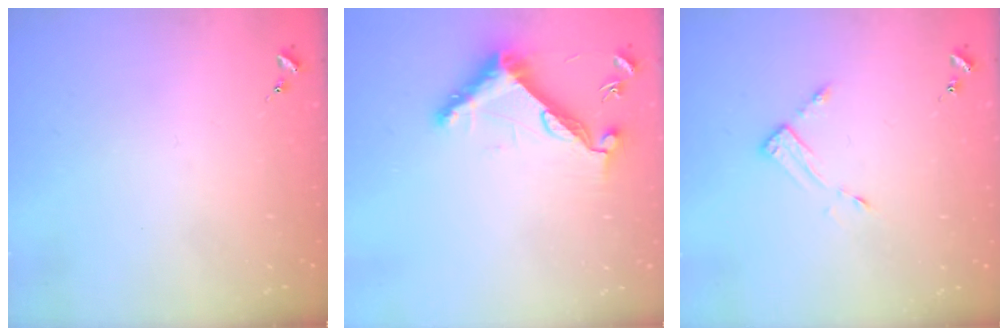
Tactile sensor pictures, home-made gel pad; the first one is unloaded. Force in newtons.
{"total": 11.1, "press": 11.0, "slide": 0.7}
{"total": 3.0, "press": 3.0, "slide": 0.3}